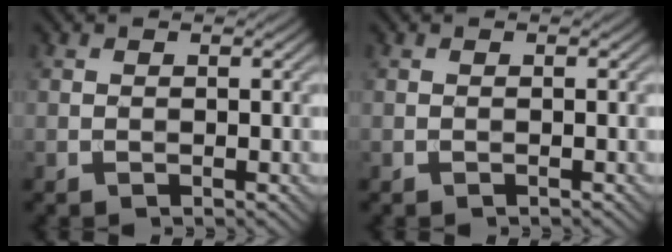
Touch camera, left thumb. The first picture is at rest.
{"total": 0.0}